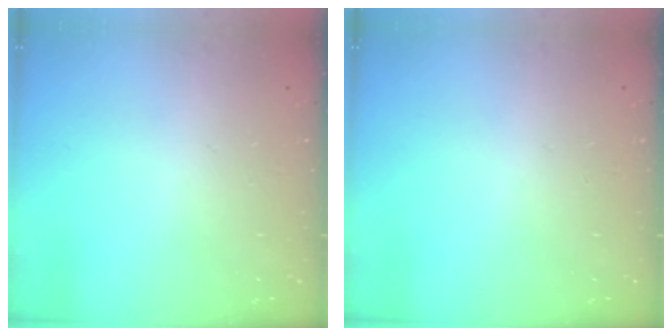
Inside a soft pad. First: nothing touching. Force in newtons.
{"total": 0.0}